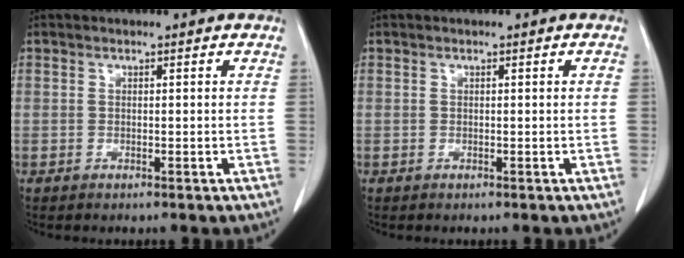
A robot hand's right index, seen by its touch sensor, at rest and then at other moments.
{"total": 0.0}